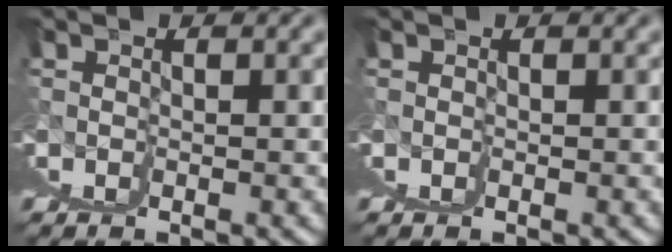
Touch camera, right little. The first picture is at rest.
{"total": 0.0}